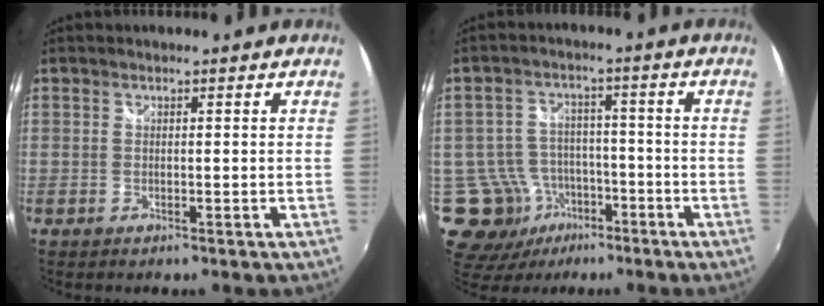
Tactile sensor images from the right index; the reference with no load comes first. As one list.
[{"total": 13.1, "force": [-6.2, 10.7, 4.3], "torque": [-0.116, 0.010, -0.081]}]